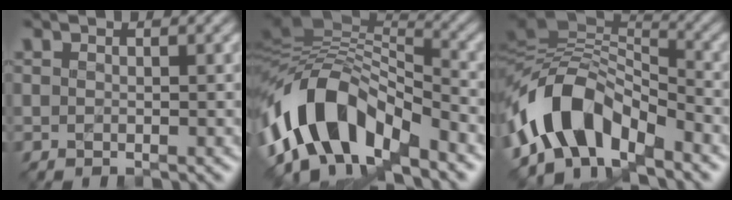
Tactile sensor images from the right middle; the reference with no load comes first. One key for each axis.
{"total": 11.5, "fx": -5.3, "fy": 6.1, "fz": 8.2, "tx": -0.147, "ty": 0.019, "tz": -0.107}
{"total": 8.5, "fx": -4.3, "fy": 4.7, "fz": 5.6, "tx": -0.086, "ty": 0.015, "tz": -0.088}